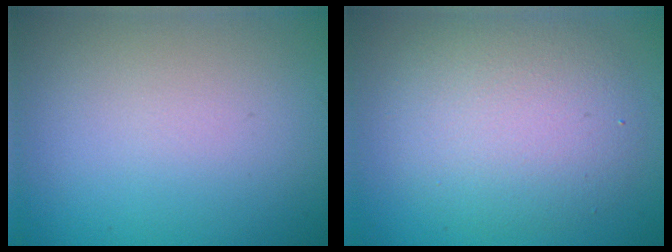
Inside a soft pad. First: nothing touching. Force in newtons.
{"total": 5.5, "press": 5.5, "slide": 0.2}